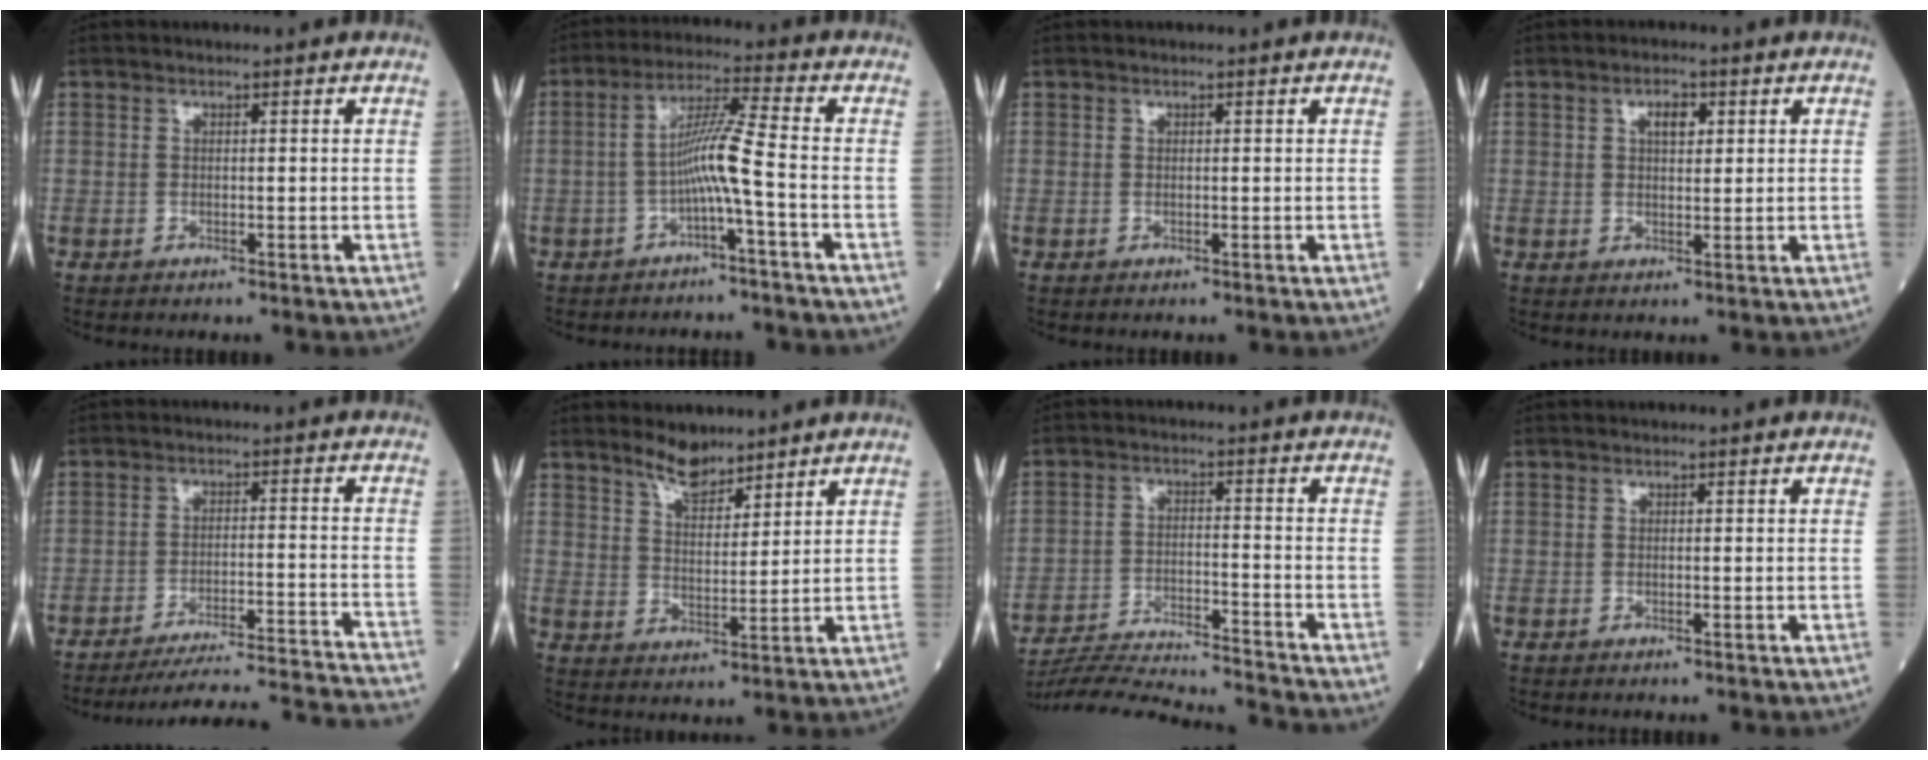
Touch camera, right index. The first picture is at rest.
{"total": 6.4, "force": [-2.0, -1.0, 6.0], "torque": [-0.115, 0.018, -0.037]}
{"total": 0.0}
{"total": 3.1, "force": [1.2, 1.4, 2.5], "torque": [-0.043, 0.003, 0.019]}
{"total": 21.5, "force": [-20.6, -2.4, 5.6], "torque": [-0.045, -0.032, -0.277]}
{"total": 5.1, "force": [4.5, 1.5, 1.9], "torque": [-0.040, -0.002, 0.085]}
{"total": 15.4, "force": [-15.0, -1.0, 3.5], "torque": [-0.060, -0.009, -0.233]}
{"total": 0.0}